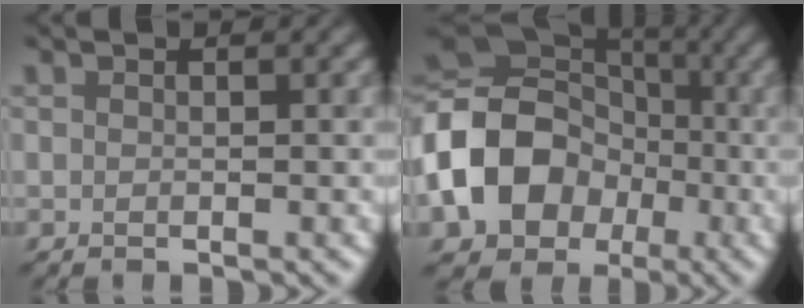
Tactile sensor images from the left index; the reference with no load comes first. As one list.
[{"total": 15.3, "force": [-3.6, 12.4, 8.2], "torque": [-0.166, -0.015, -0.090]}]